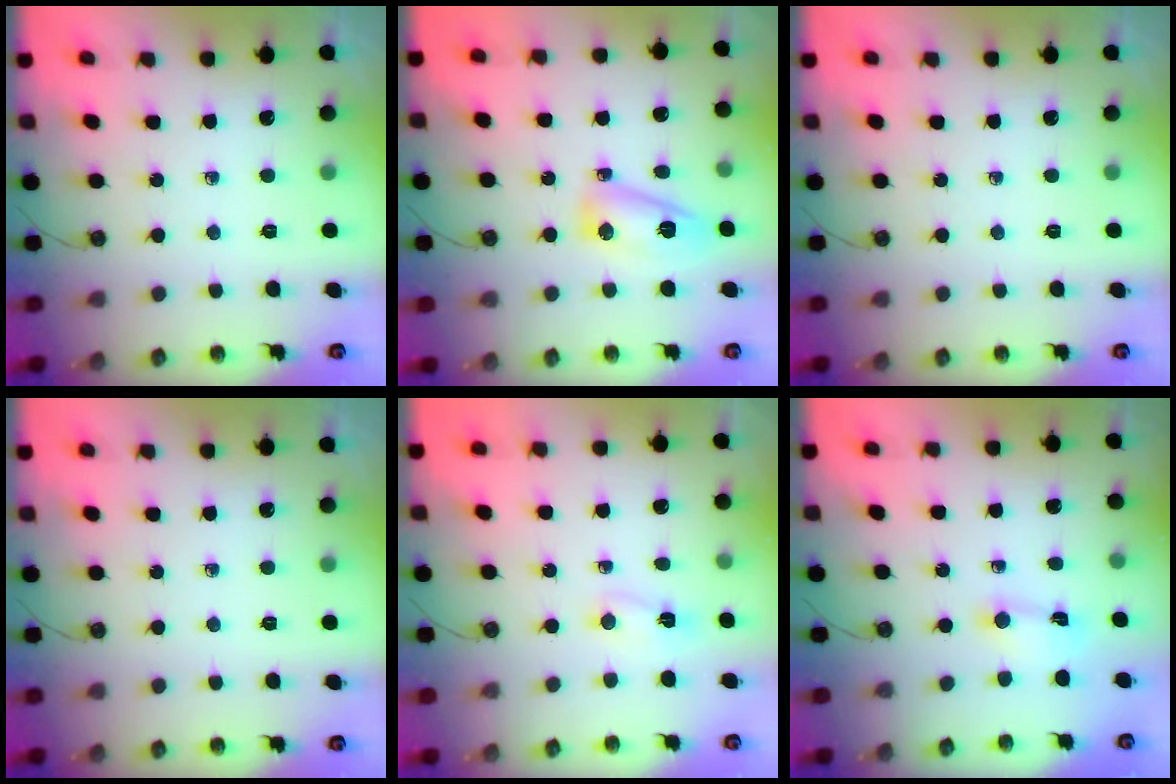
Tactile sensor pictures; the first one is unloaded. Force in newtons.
{"total": 9.3, "press": 9.3, "slide": 0.7}
{"total": 0.0}
{"total": 0.0}
{"total": 2.6, "press": 2.6, "slide": 0.6}
{"total": 1.5, "press": 1.5, "slide": 0.2}